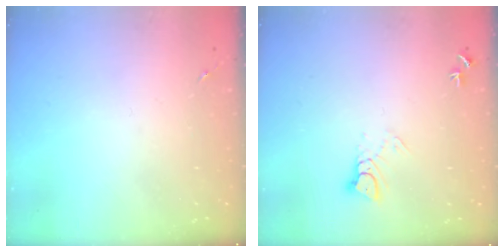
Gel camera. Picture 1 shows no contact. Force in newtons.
{"total": 4.6, "press": 4.5, "slide": 0.5}